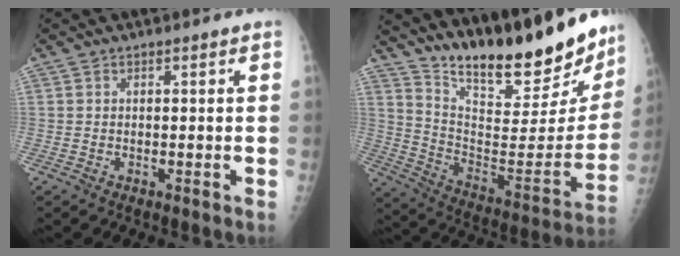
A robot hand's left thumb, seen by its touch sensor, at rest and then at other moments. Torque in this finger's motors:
{"motor_torque": [0.64, 0.34, 0.76, -2.00, 0.18]}